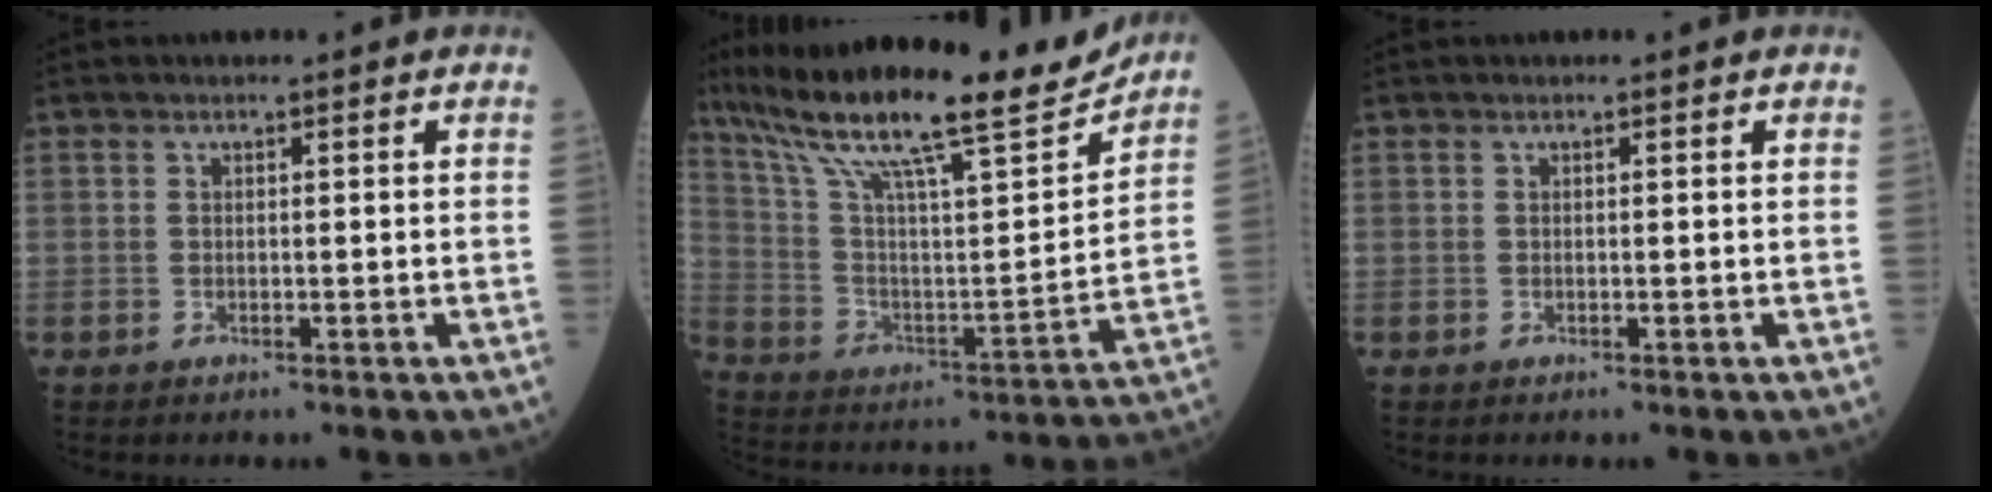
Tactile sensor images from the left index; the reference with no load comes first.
{"total": 24.0, "force": [19.7, 1.9, 13.5], "torque": [-0.245, -0.003, 0.319]}
{"total": 0.0}